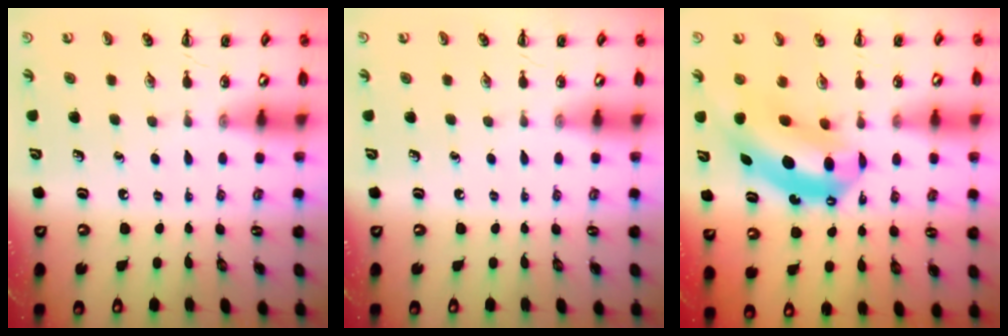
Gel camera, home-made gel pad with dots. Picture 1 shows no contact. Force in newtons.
{"total": 0.0}
{"total": 11.0, "press": 10.6, "slide": 2.9}